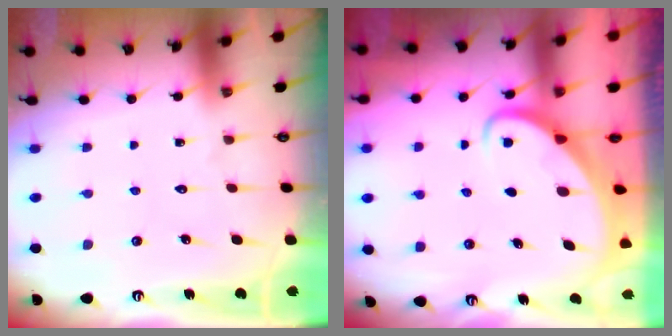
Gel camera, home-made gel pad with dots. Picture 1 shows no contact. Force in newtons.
{"total": 2.6, "press": 2.6, "slide": 0.3}